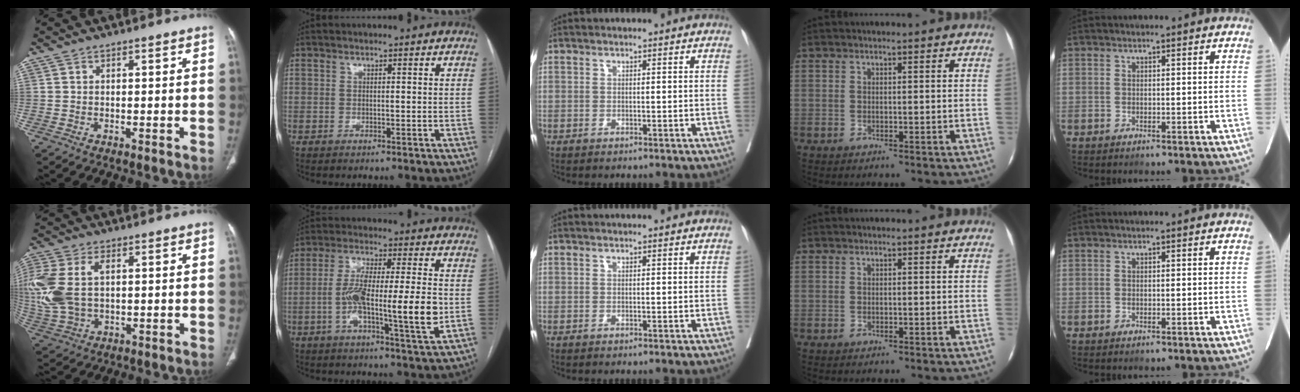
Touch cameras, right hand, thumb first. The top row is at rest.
{"thumb": {"total": 15.3, "force": [1.8, 9.5, 11.9], "torque": [-0.306, 0.008, 0.043]}, "index": {"total": 13.8, "force": [-2.2, 1.3, 13.6], "torque": [-0.240, 0.001, -0.042]}}